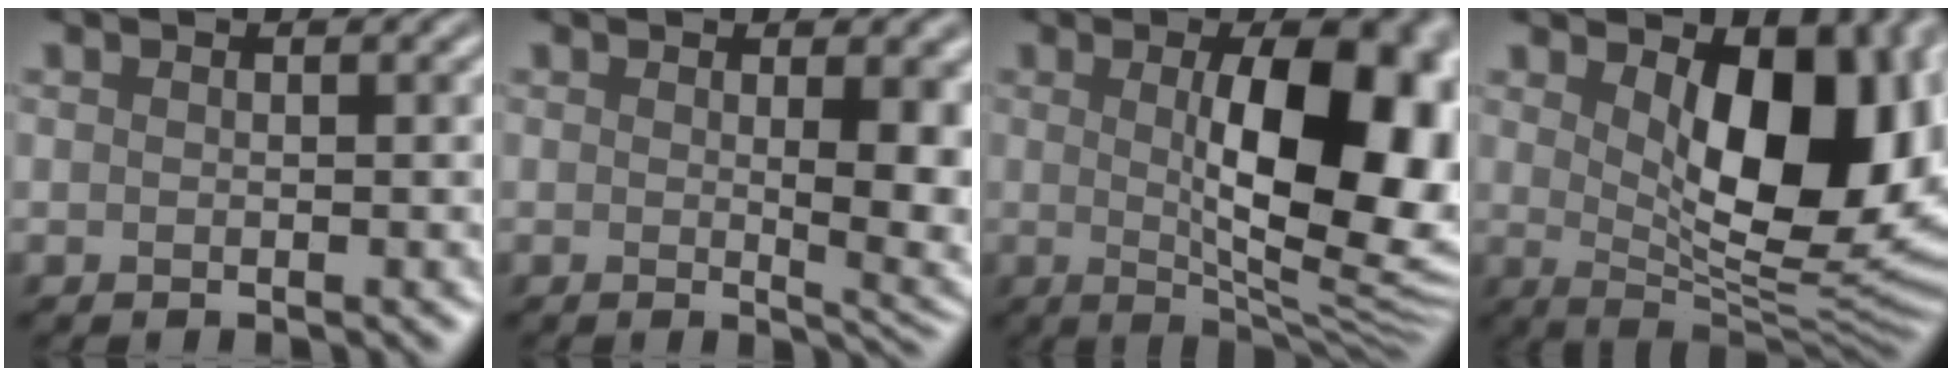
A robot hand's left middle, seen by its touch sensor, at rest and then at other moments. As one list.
[{"total": 5.6, "force": [0.5, 1.6, 5.3], "torque": [-0.058, -0.008, 0.015]}, {"total": 13.3, "force": [0.9, 4.7, 12.4], "torque": [-0.153, -0.001, 0.014]}, {"total": 12.3, "force": [2.5, 6.2, 10.3], "torque": [-0.125, -0.012, 0.047]}]